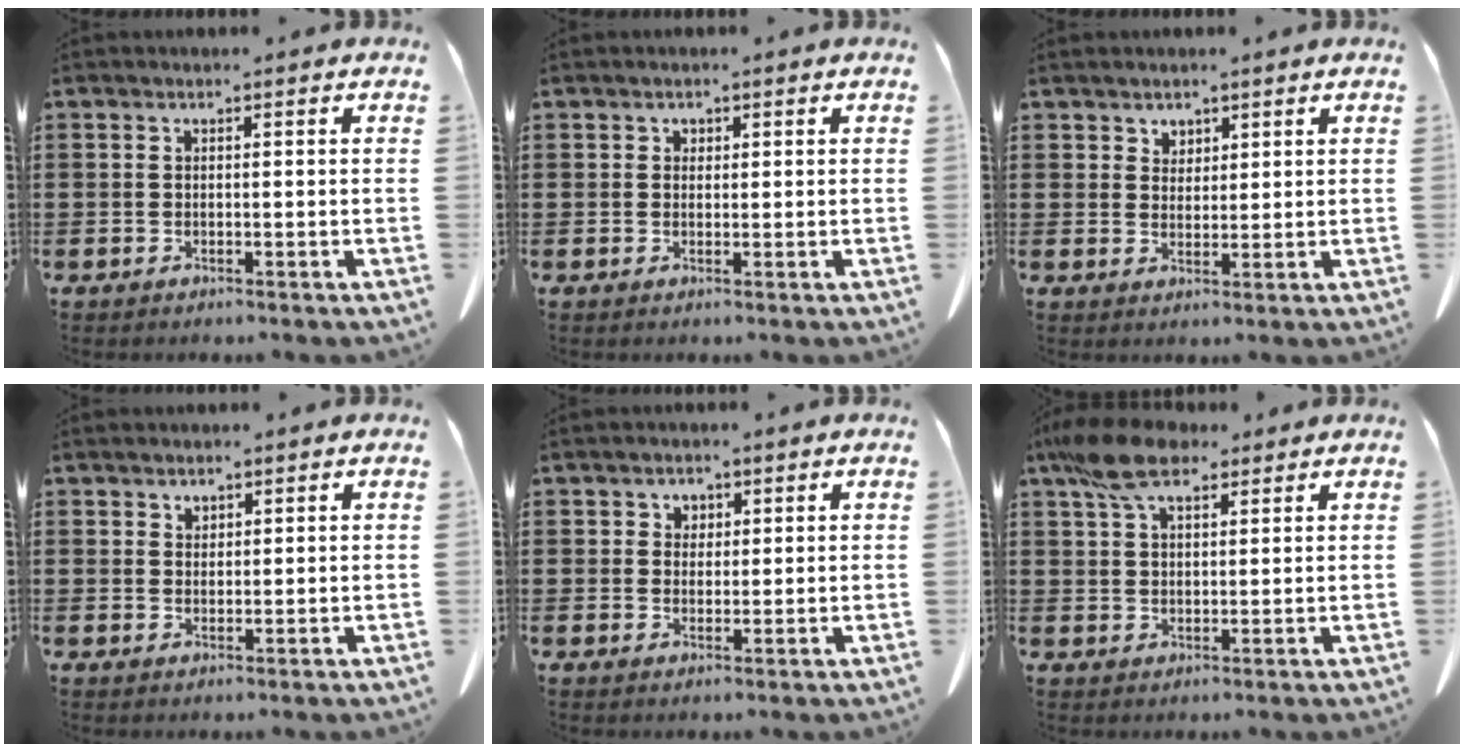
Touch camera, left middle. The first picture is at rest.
{"total": 0.7, "force": [0.5, 0.5, 0.1], "torque": [-0.006, -0.001, 0.011]}
{"total": 2.5, "force": [2.1, 1.4, 0.2], "torque": [-0.003, 0.000, 0.039]}
{"total": 1.7, "force": [1.6, 0.6, 0.1], "torque": [0.003, -0.005, 0.031]}
{"total": 2.1, "force": [1.5, 1.5, 0.2], "torque": [-0.003, 0.002, 0.028]}
{"total": 8.5, "force": [6.0, 3.6, 4.8], "torque": [-0.114, -0.001, 0.113]}